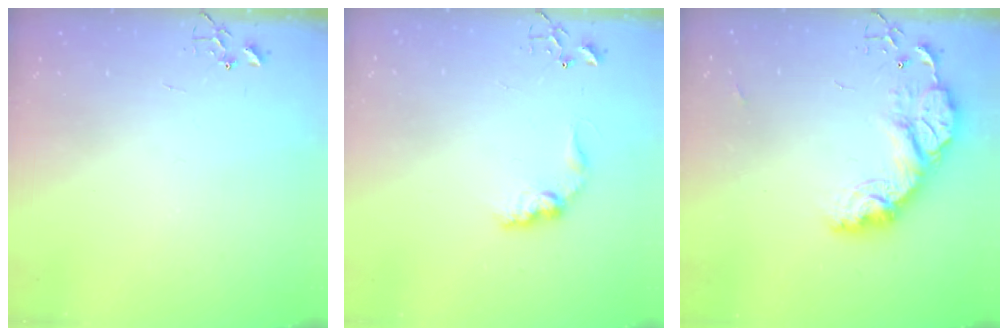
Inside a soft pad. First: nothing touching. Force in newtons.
{"total": 10.0, "press": 10.0, "slide": 0.2}
{"total": 15.7, "press": 15.6, "slide": 1.2}